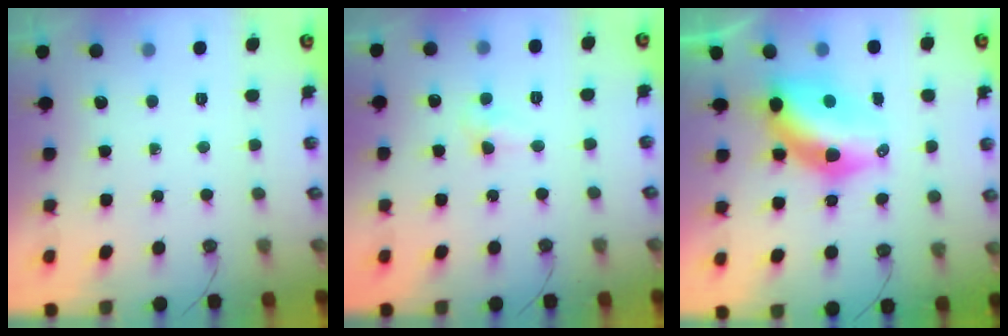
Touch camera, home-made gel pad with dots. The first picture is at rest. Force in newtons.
{"total": 5.5, "press": 5.5, "slide": 0.7}
{"total": 10.8, "press": 10.8, "slide": 0.8}